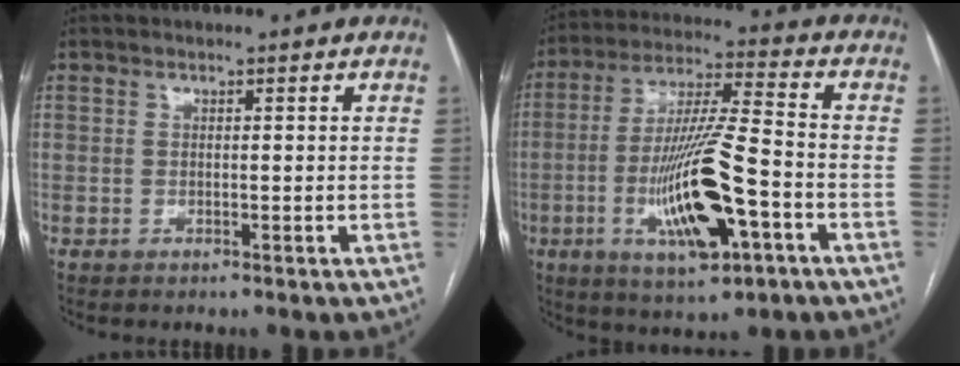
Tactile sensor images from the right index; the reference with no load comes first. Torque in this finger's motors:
{"motor_torque": [2.14, 0.00, 0.97, 0.21]}